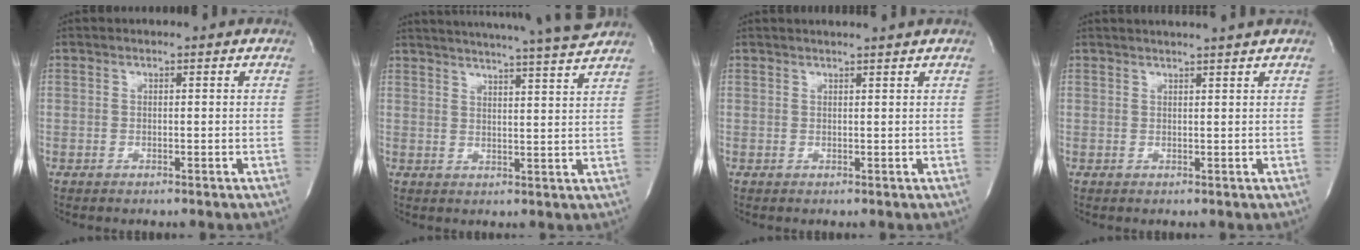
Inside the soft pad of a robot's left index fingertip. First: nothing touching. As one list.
[{"total": 17.0, "force": [15.7, -1.5, 6.5], "torque": [-0.113, -0.034, 0.206]}, {"total": 3.3, "force": [3.0, -0.7, 1.2], "torque": [-0.014, 0.008, 0.037]}, {"total": 5.0, "force": [4.5, -1.1, 1.8], "torque": [-0.021, 0.009, 0.052]}]